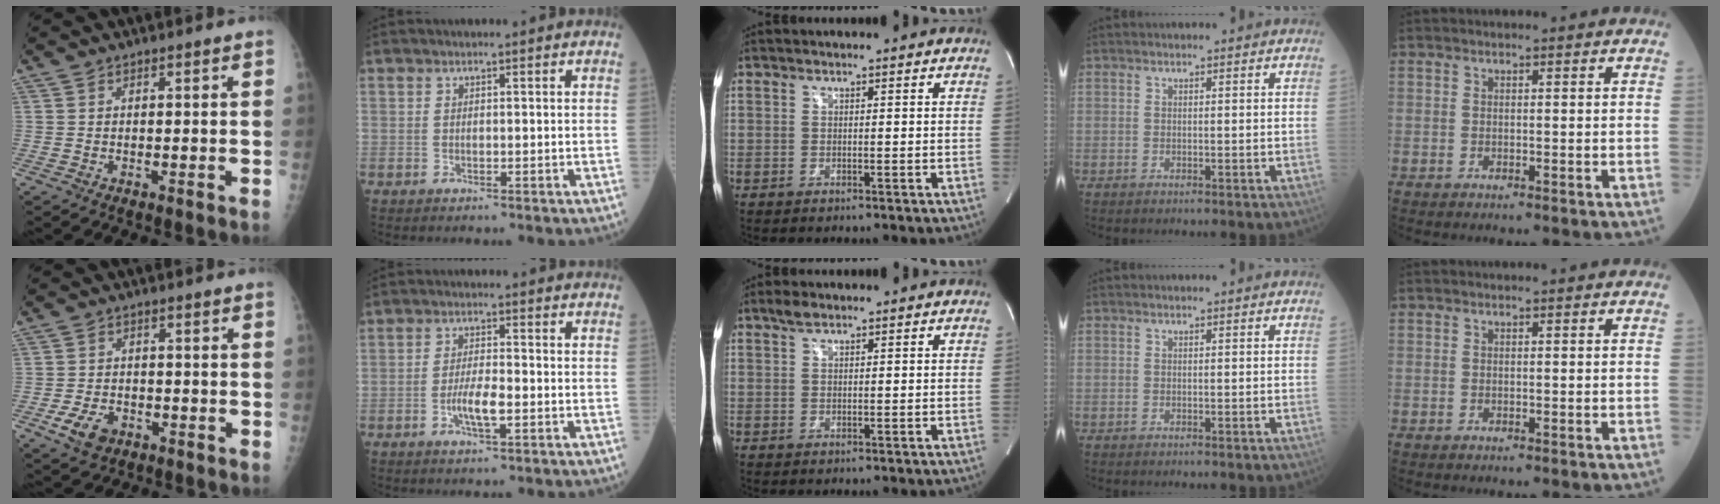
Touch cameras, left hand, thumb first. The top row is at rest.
{"thumb": {"total": 5.2, "force": [-2.4, 3.4, 3.0], "torque": [-0.054, 0.007, -0.039]}, "index": {"total": 4.3, "force": [-1.4, 0.8, 3.9], "torque": [-0.079, -0.001, -0.027]}, "middle": {"total": 1.6, "force": [1.2, 0.6, 0.9], "torque": [-0.022, 0.009, 0.025]}}